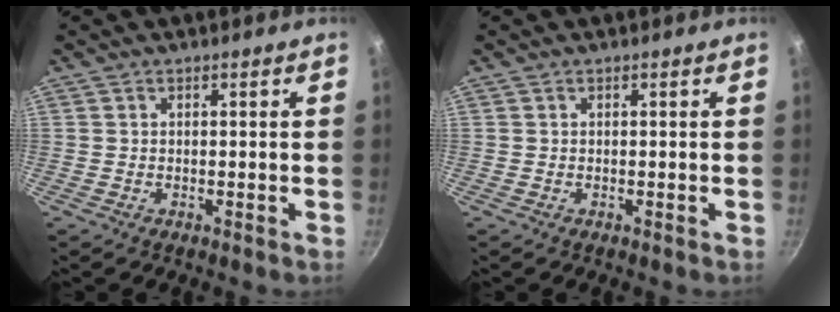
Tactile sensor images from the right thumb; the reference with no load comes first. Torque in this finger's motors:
{"motor_torque": [0.00, 0.00, 0.04, -0.04, 0.00]}